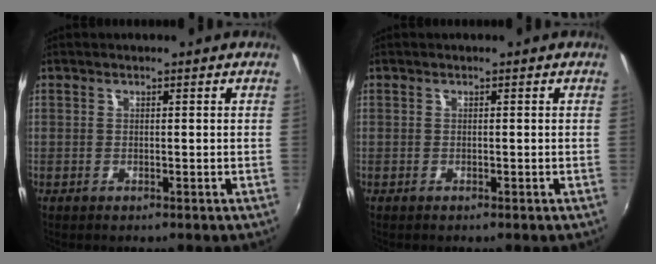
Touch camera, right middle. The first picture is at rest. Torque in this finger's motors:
{"motor_torque": [0.04, -0.04, -0.01, 0.01]}